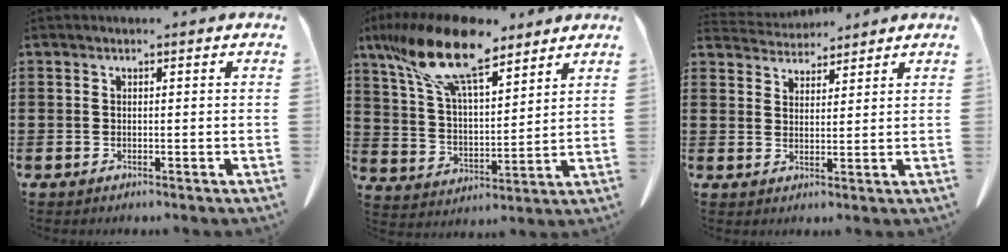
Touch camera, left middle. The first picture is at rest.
{"total": 15.2, "force": [10.7, 5.0, 9.6], "torque": [-0.237, -0.037, 0.187]}
{"total": 4.1, "force": [4.0, 0.8, 0.3], "torque": [-0.020, -0.014, 0.075]}